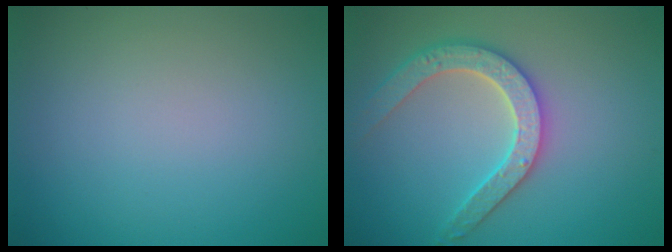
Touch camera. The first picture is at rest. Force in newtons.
{"total": 4.0, "press": 3.9, "slide": 0.9}